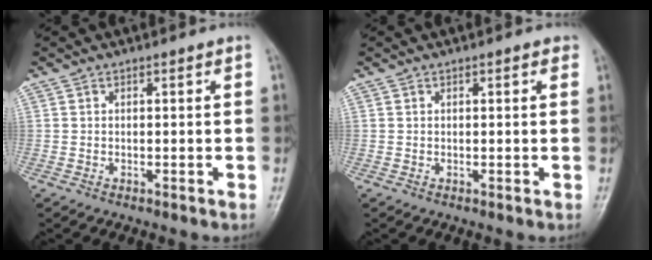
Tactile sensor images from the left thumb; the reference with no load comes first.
{"total": 1.1, "force": [0.5, 0.4, 0.8], "torque": [-0.009, 0.001, 0.004]}